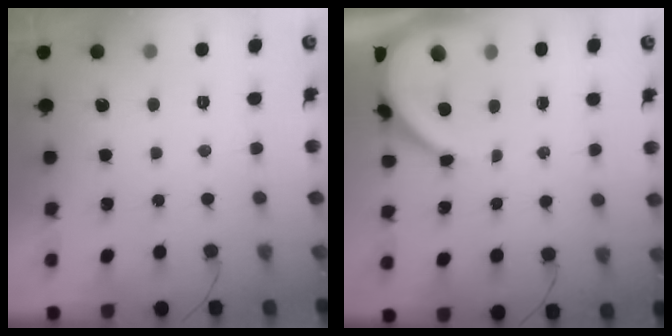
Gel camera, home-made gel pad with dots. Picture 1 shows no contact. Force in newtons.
{"total": 8.5, "press": 8.5, "slide": 0.9}